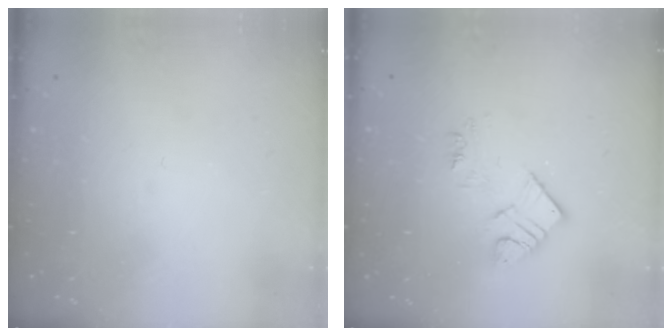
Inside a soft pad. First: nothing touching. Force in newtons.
{"total": 9.7, "press": 9.6, "slide": 0.6}